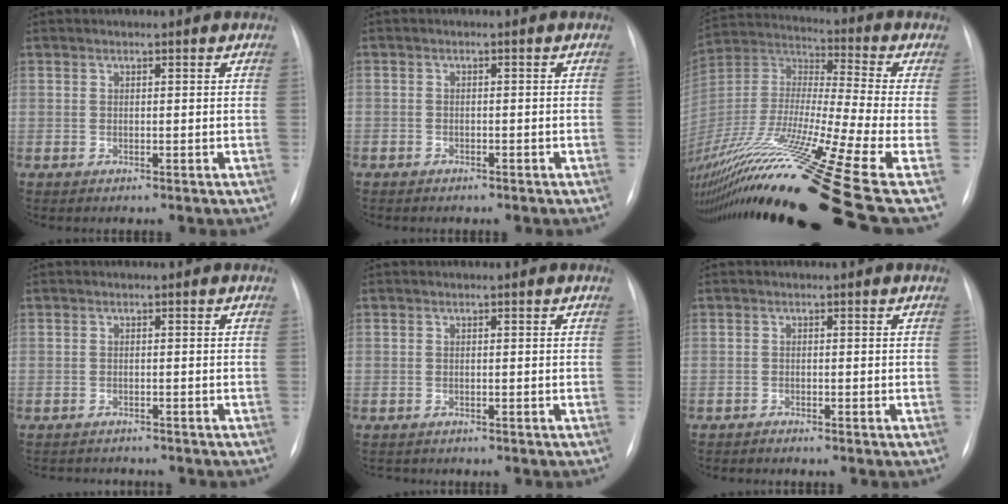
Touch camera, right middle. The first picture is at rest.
{"total": 1.9, "force": [-1.5, 1.1, 0.6], "torque": [-0.015, 0.002, -0.017]}
{"total": 26.6, "force": [-17.0, -0.7, 20.5], "torque": [-0.401, -0.038, -0.317]}
{"total": 3.7, "force": [-3.6, 1.0, 0.5], "torque": [-0.003, -0.005, -0.049]}
{"total": 1.2, "force": [-1.1, 0.6, 0.1], "torque": [-0.003, 0.000, -0.014]}
{"total": 0.6, "force": [-0.6, 0.1, 0.0], "torque": [-0.004, -0.002, -0.013]}